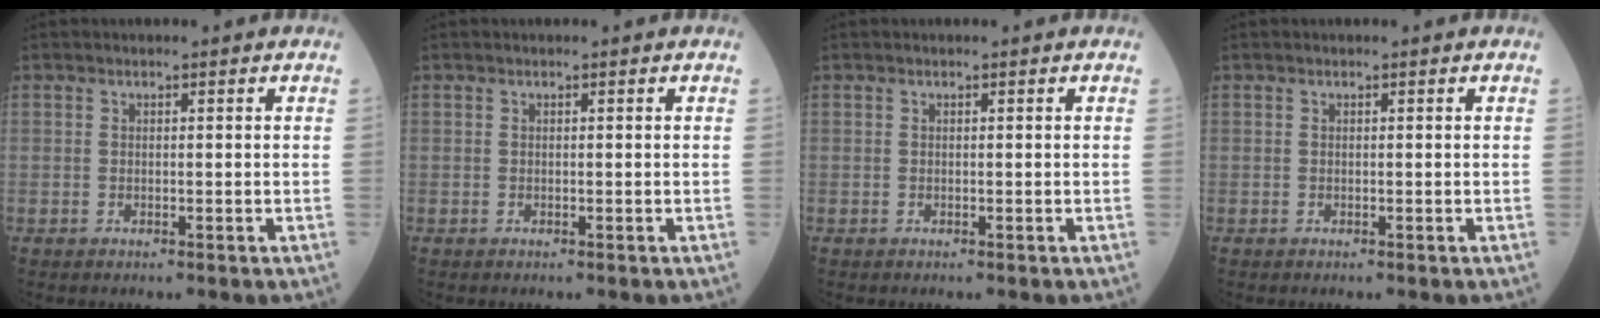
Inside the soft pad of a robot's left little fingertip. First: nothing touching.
{"total": 0.0}
{"total": 0.0}
{"total": 0.0}